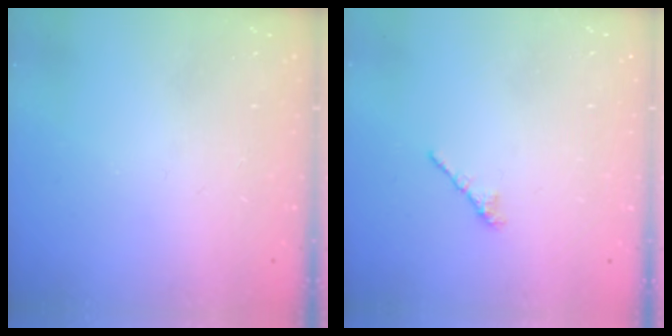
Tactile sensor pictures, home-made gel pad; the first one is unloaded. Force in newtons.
{"total": 2.4, "press": 2.3, "slide": 0.7}